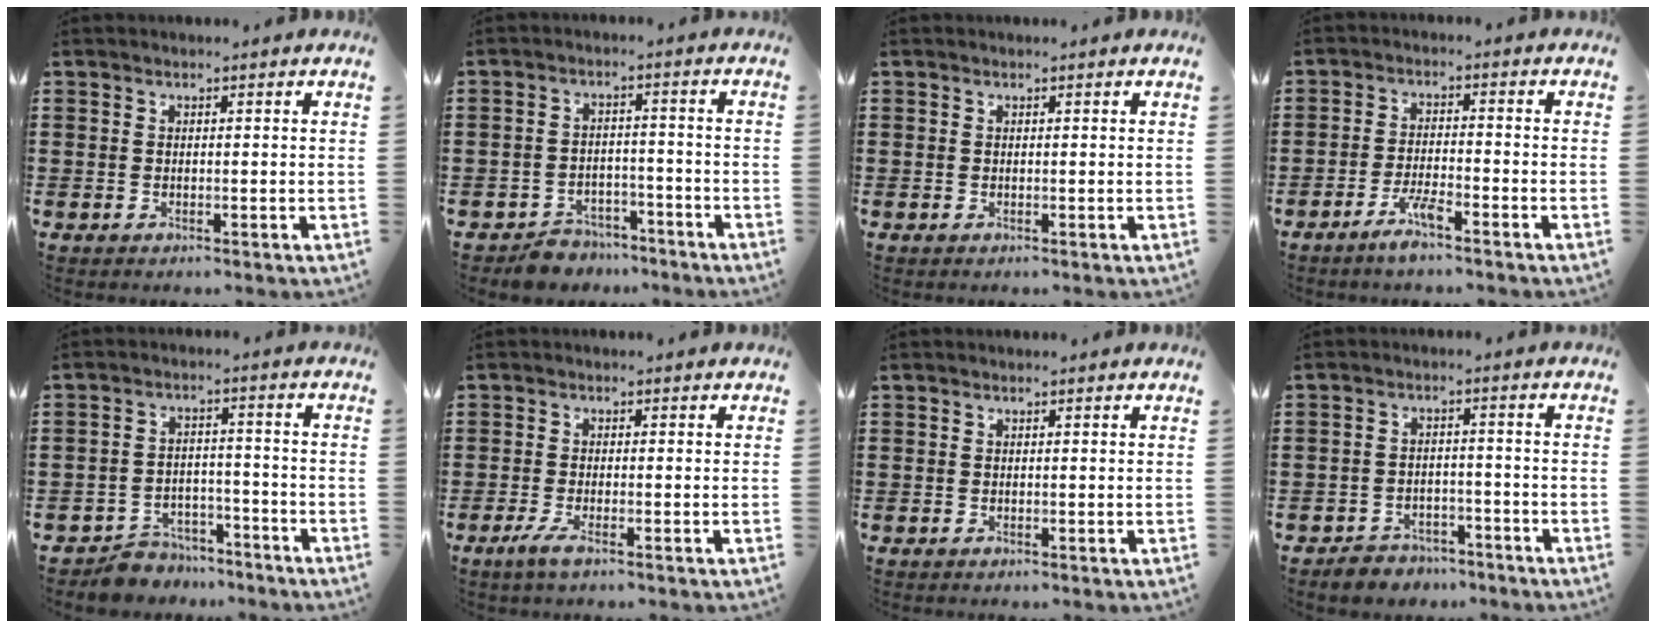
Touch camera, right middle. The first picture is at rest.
{"total": 4.4, "force": [-4.3, 1.1, -0.1], "torque": [-0.004, 0.007, -0.089]}
{"total": 0.0}
{"total": 4.1, "force": [-2.9, 0.5, 2.7], "torque": [-0.060, 0.002, -0.058]}
{"total": 5.6, "force": [-5.5, 1.4, 0.0], "torque": [-0.008, 0.013, -0.114]}
{"total": 2.4, "force": [-1.4, 0.4, 1.9], "torque": [-0.047, -0.007, -0.031]}
{"total": 0.0}
{"total": 3.5, "force": [-3.3, 1.0, -0.2], "torque": [-0.005, 0.004, -0.072]}